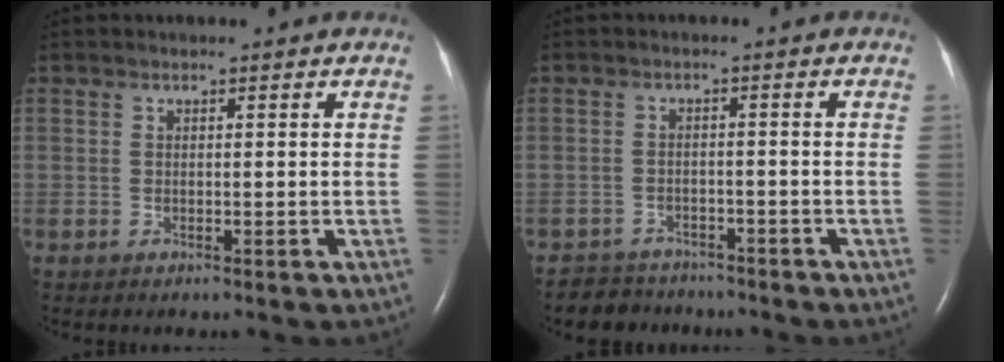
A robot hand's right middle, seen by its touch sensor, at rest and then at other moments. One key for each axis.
{"total": 4.4, "fx": -4.0, "fy": 1.9, "fz": -0.5, "tx": 0.006, "ty": -0.003, "tz": -0.063}